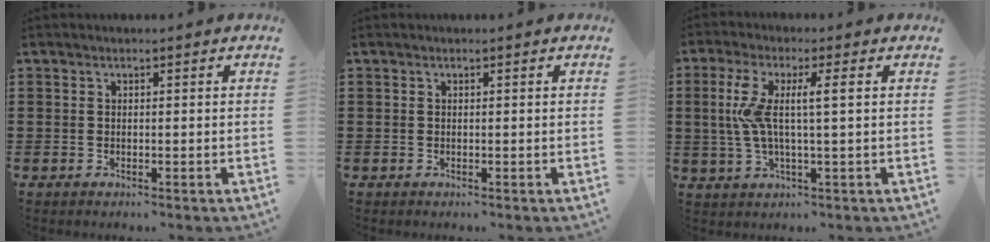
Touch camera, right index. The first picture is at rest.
{"total": 0.0}
{"total": 7.1, "force": [0.8, 0.8, 7.0], "torque": [-0.155, -0.009, 0.001]}